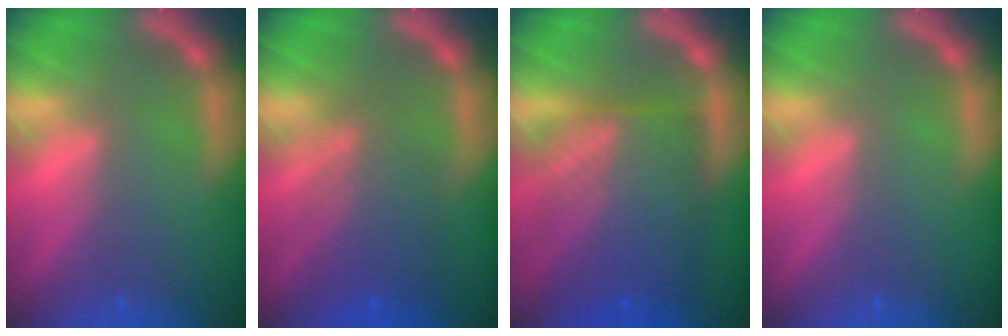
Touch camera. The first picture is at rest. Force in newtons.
{"total": 5.5}
{"total": 10.0}
{"total": 0.0}